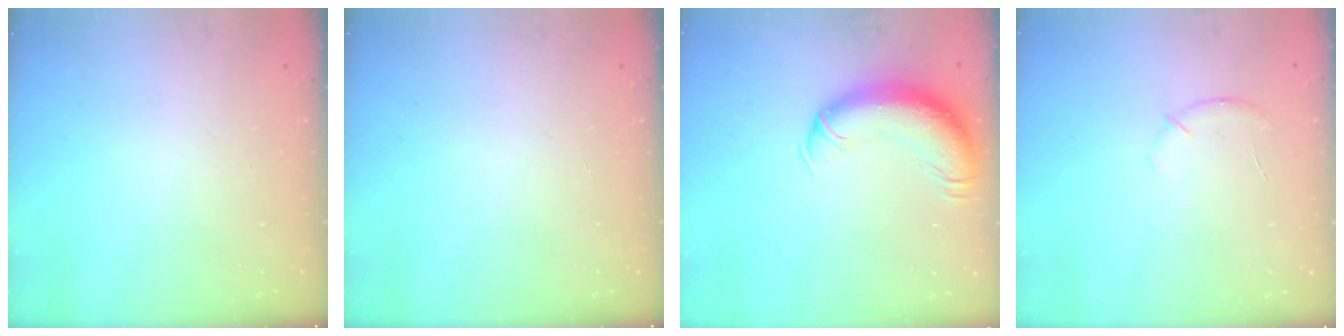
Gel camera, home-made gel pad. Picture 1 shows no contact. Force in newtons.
{"total": 0.0}
{"total": 13.5, "press": 13.1, "slide": 3.5}
{"total": 6.9, "press": 6.7, "slide": 1.8}